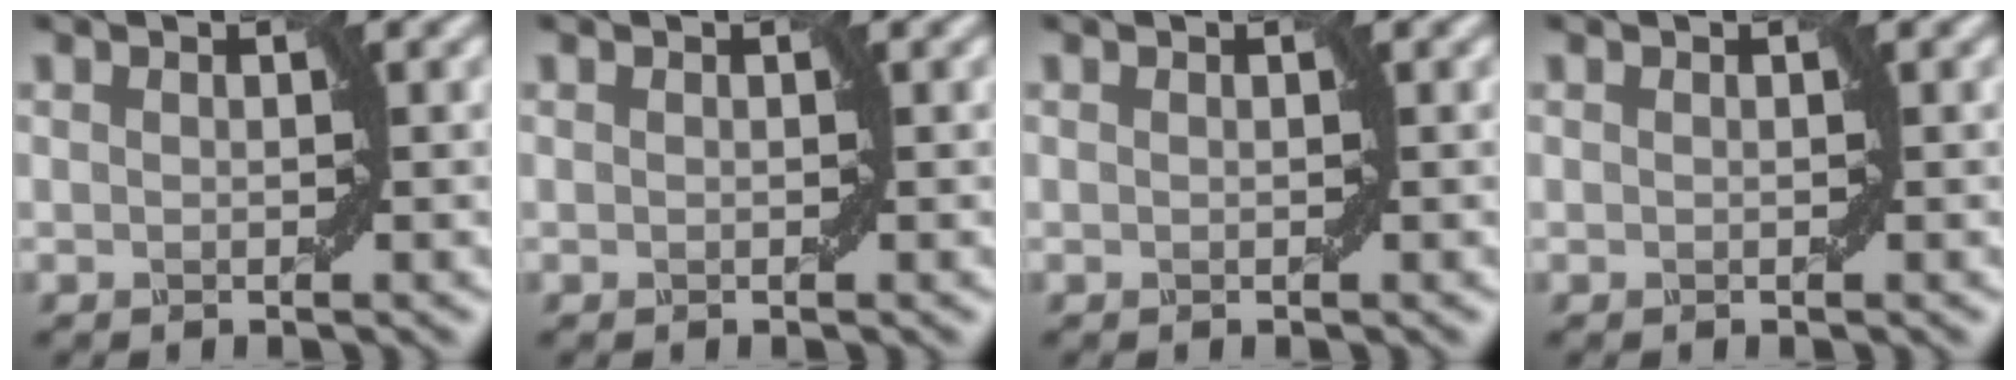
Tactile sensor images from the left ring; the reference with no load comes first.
{"total": 0.0}
{"total": 0.0}
{"total": 0.0}